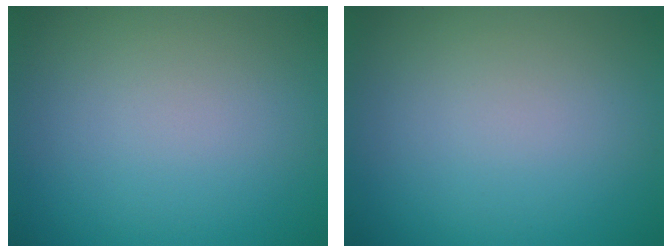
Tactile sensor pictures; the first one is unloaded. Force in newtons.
{"total": 0.0}